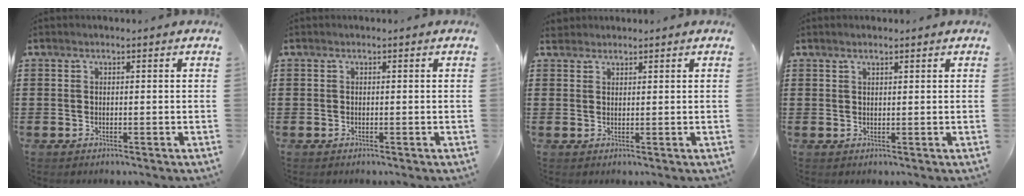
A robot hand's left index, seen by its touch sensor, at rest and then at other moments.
{"total": 0.0}
{"total": 1.5, "force": [1.4, 0.5, 0.1], "torque": [-0.006, 0.003, 0.028]}
{"total": 0.9, "force": [0.7, 0.0, 0.6], "torque": [-0.011, 0.001, 0.013]}